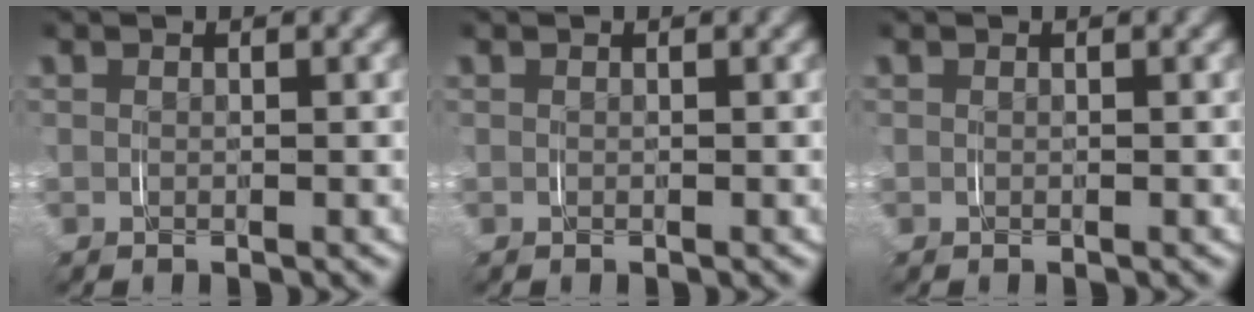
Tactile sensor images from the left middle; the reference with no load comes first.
{"total": 0.0}
{"total": 0.0}